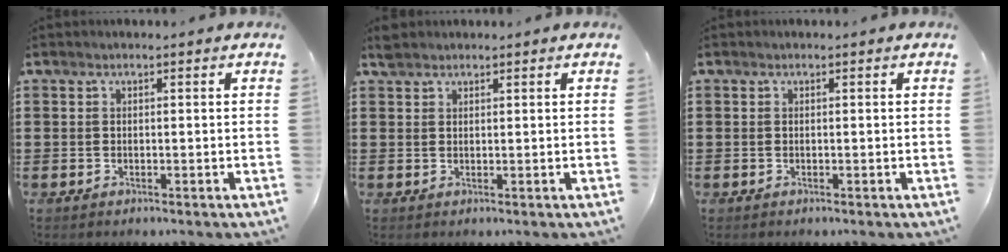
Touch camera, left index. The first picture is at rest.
{"total": 1.6, "force": [1.4, 0.6, 0.2], "torque": [-0.007, 0.003, 0.028]}
{"total": 0.0}